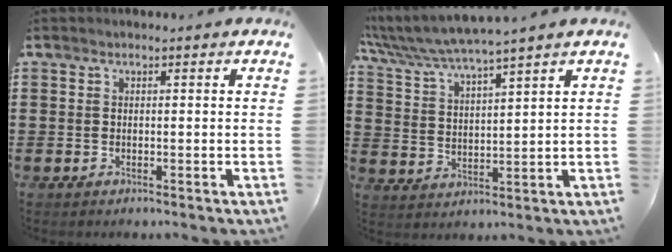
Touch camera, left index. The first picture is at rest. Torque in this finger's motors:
{"motor_torque": [1.08, 1.06, 0.83, 0.21]}